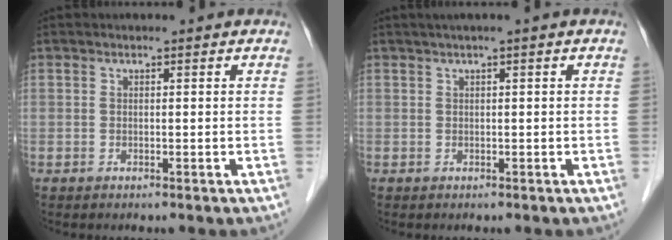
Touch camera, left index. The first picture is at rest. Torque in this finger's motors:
{"motor_torque": [0.17, -0.23, -0.25, -0.18]}